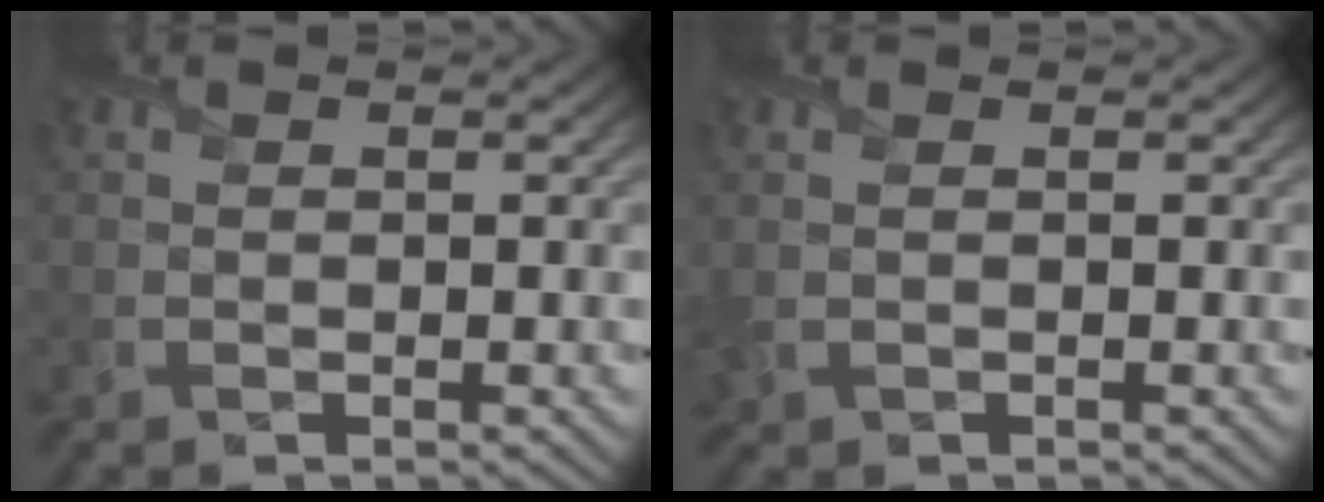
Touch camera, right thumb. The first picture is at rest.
{"total": 1.3, "force": [0.3, 0.7, 1.1], "torque": [-0.037, -0.002, 0.007]}